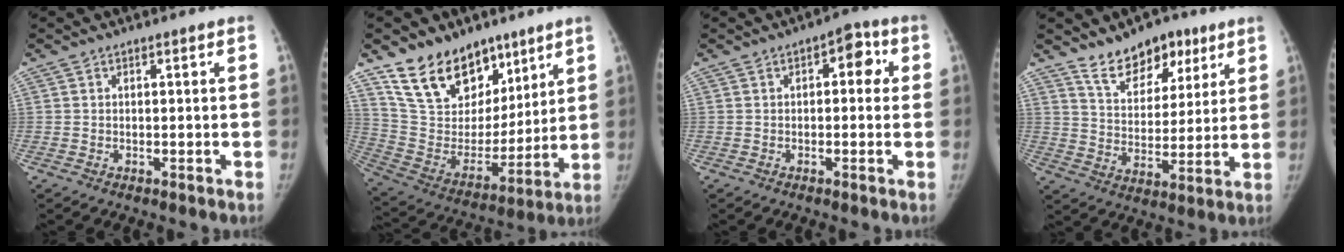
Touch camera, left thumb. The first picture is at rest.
{"total": 20.3, "force": [13.5, 12.5, 8.4], "torque": [-0.094, -0.071, 0.246]}
{"total": 5.4, "force": [1.0, 3.1, 4.3], "torque": [-0.023, 0.013, 0.001]}
{"total": 12.0, "force": [8.2, 7.0, 5.2], "torque": [-0.044, -0.047, 0.140]}